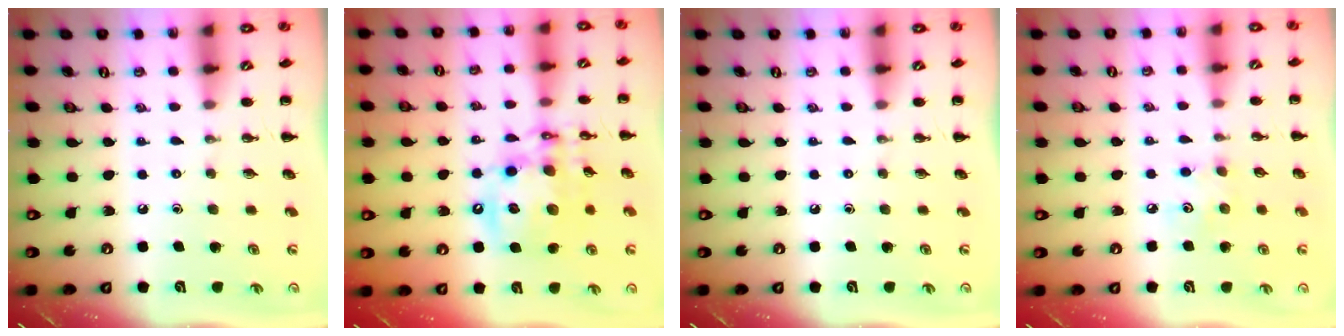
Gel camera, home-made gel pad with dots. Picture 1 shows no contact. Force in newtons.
{"total": 16.4, "press": 16.0, "slide": 3.5}
{"total": 0.0}
{"total": 3.7, "press": 3.6, "slide": 0.8}